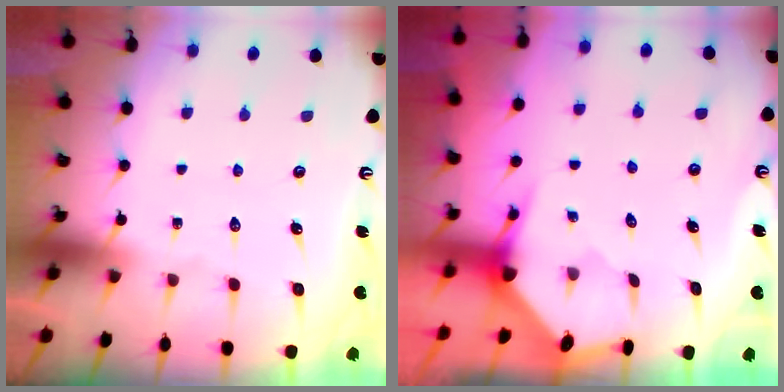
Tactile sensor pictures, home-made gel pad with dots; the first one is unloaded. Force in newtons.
{"total": 3.2, "press": 3.2, "slide": 0.3}